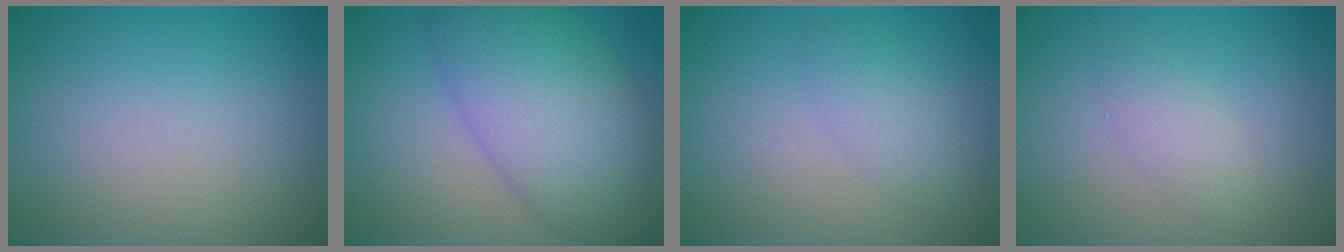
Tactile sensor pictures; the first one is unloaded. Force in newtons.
{"total": 9.7, "press": 9.7, "slide": 0.3}
{"total": 2.1, "press": 2.1, "slide": 0.1}
{"total": 1.8, "press": 1.8, "slide": 0.0}